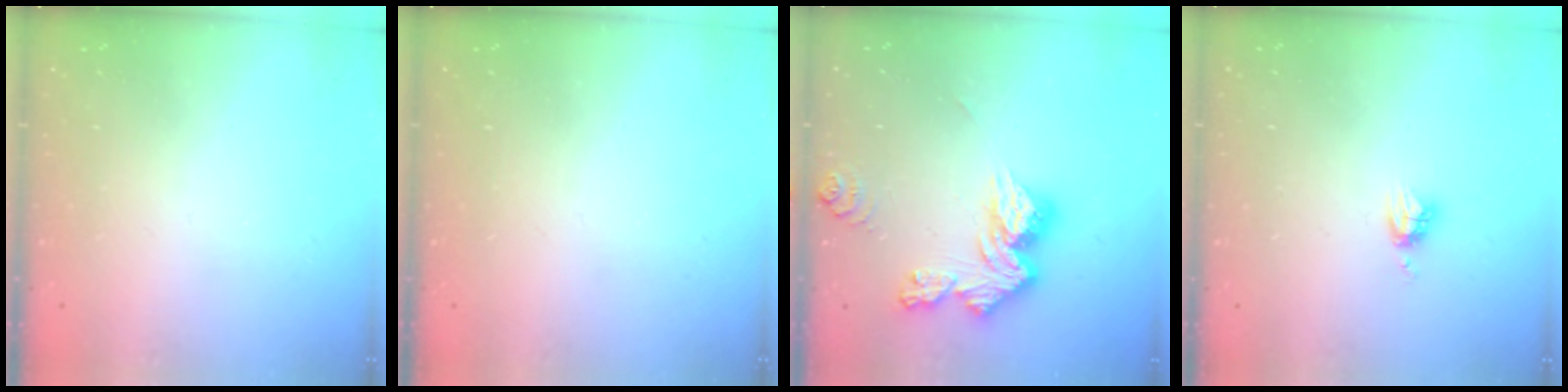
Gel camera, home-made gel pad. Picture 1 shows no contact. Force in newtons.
{"total": 0.0}
{"total": 12.6, "press": 12.6, "slide": 1.3}
{"total": 4.1, "press": 4.1, "slide": 0.5}